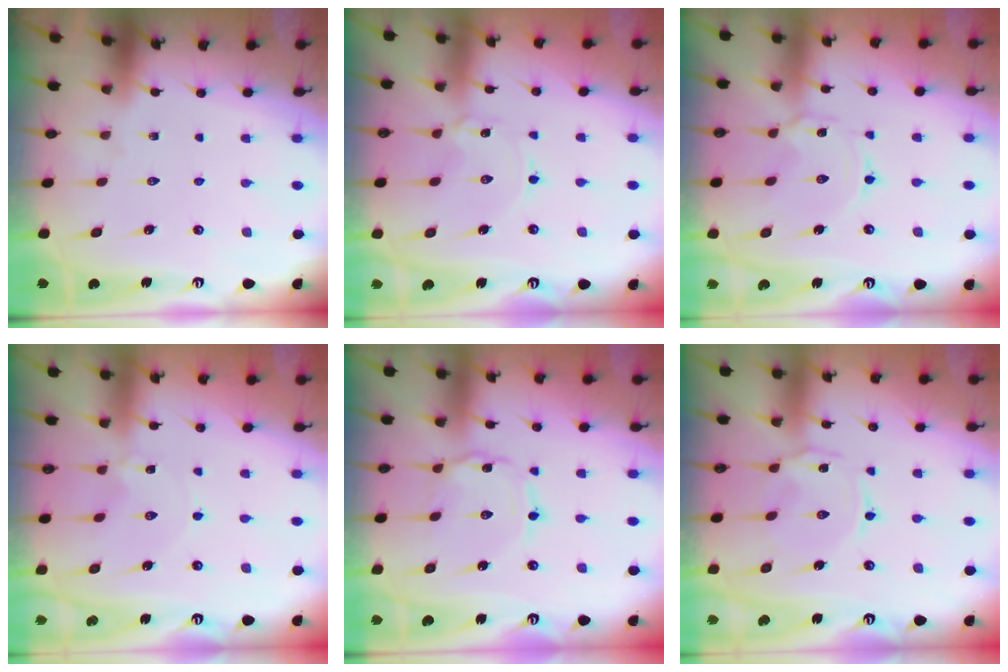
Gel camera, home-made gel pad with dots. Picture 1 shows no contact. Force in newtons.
{"total": 0.9, "press": 0.9, "slide": 0.1}
{"total": 1.8, "press": 1.7, "slide": 0.1}
{"total": 0.6, "press": 0.5, "slide": 0.2}
{"total": 0.7, "press": 0.7, "slide": 0.1}
{"total": 2.0, "press": 2.0, "slide": 0.5}